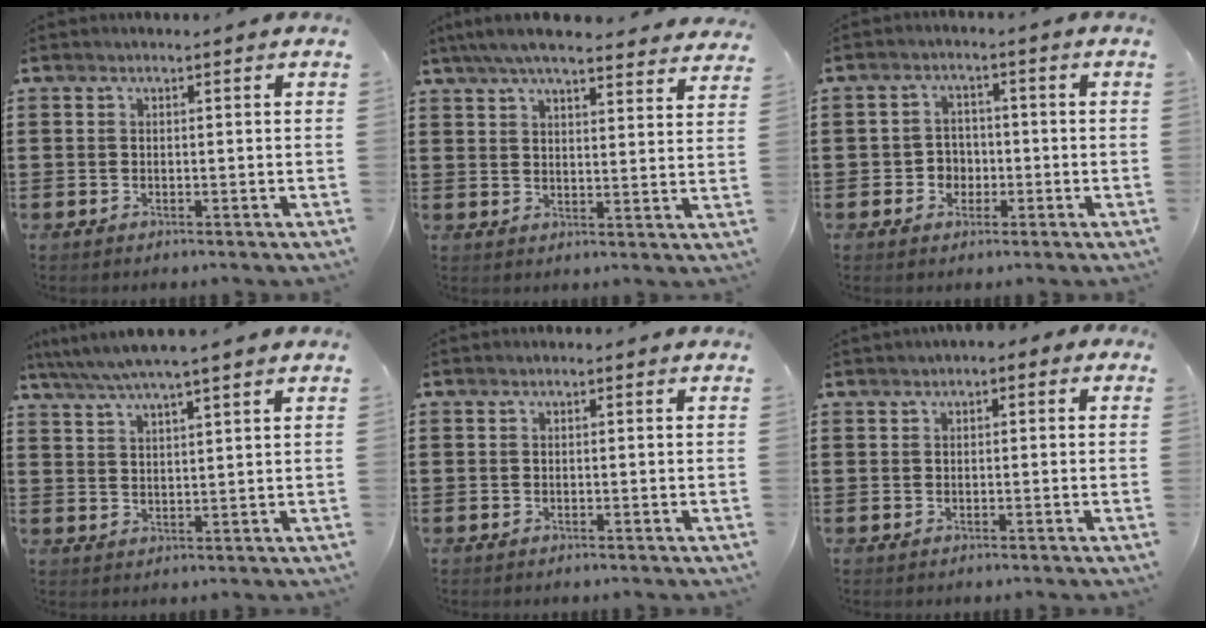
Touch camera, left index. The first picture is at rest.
{"total": 6.4, "force": [5.8, 0.6, 2.6], "torque": [-0.069, -0.018, 0.105]}
{"total": 3.1, "force": [-1.1, 2.7, 1.0], "torque": [-0.028, 0.005, -0.026]}
{"total": 4.8, "force": [4.0, -0.1, 2.7], "torque": [-0.062, -0.013, 0.070]}
{"total": 0.0}
{"total": 1.0, "force": [0.1, 0.7, 0.8], "torque": [-0.017, 0.005, 0.000]}